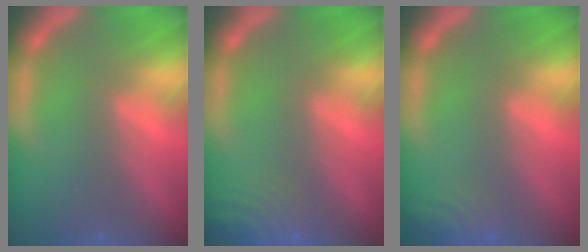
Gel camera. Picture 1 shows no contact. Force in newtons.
{"total": 6.5}
{"total": 3.5}